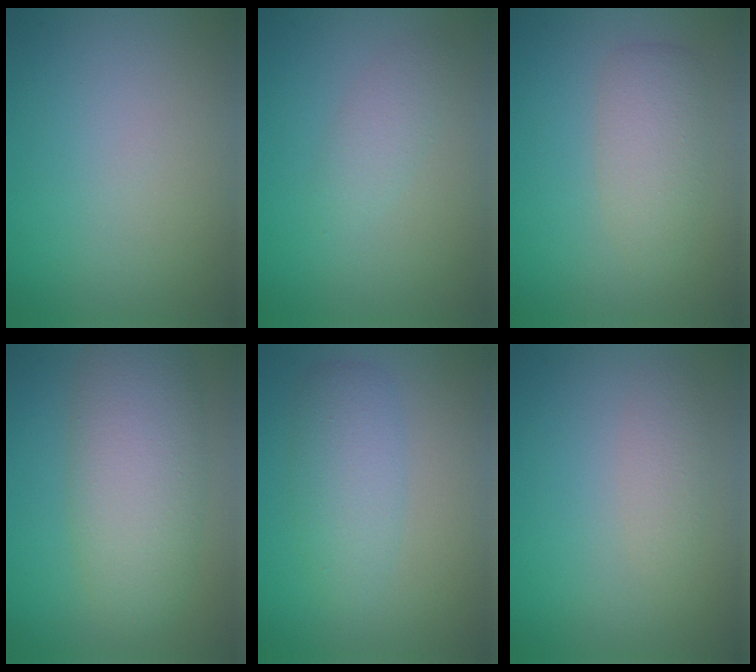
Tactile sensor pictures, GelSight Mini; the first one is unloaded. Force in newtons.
{"total": 1.7, "press": 1.7, "slide": 0.0}
{"total": 3.0, "press": 3.0, "slide": 0.3}
{"total": 7.1, "press": 7.1, "slide": 0.1}
{"total": 3.3, "press": 3.3, "slide": 0.1}
{"total": 1.5, "press": 1.5, "slide": 0.1}